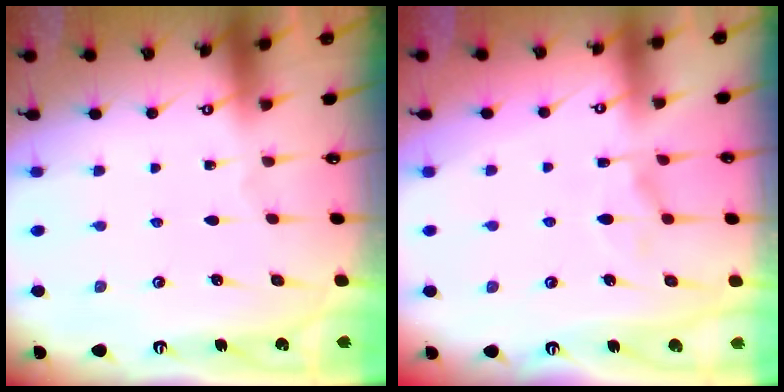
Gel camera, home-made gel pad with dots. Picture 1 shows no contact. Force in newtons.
{"total": 5.4, "press": 5.3, "slide": 1.2}